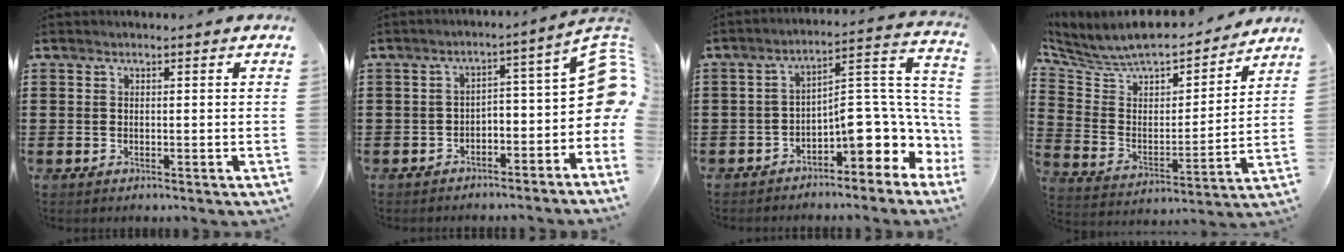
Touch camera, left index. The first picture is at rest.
{"total": 5.9, "force": [-2.8, 2.5, 4.5], "torque": [-0.061, 0.003, -0.055]}
{"total": 7.2, "force": [-1.2, 2.7, 6.6], "torque": [-0.094, -0.044, -0.032]}
{"total": 7.1, "force": [6.7, 2.0, 1.4], "torque": [-0.068, -0.055, 0.111]}